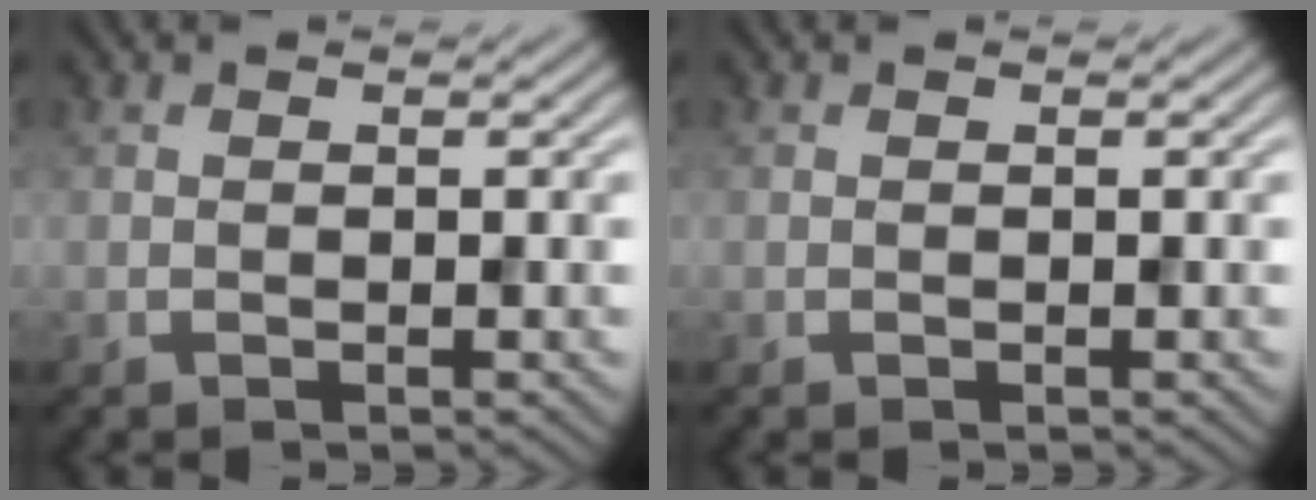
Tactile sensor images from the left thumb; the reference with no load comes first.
{"total": 0.0}